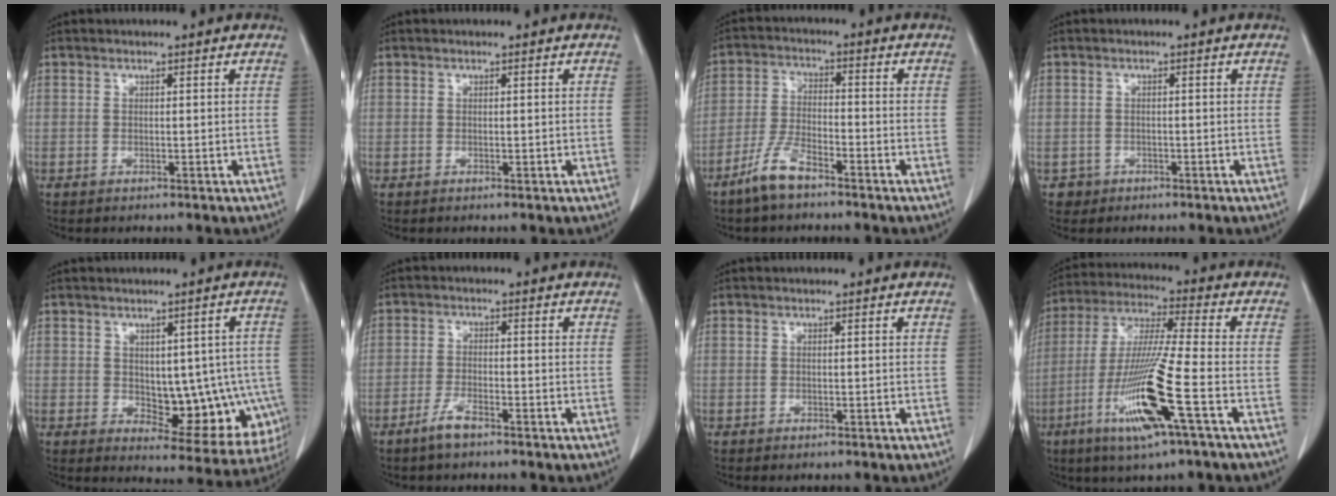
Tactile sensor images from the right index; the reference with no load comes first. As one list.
[{"total": 0.0}, {"total": 6.3, "force": [-4.7, 1.5, 3.9], "torque": [-0.091, -0.007, -0.095]}, {"total": 1.9, "force": [-0.9, 1.6, -0.2], "torque": [0.002, 0.008, -0.016]}, {"total": 12.2, "force": [-1.2, 6.5, 10.3], "torque": [-0.108, 0.010, 0.005]}, {"total": 3.3, "force": [-2.5, 0.5, 2.1], "torque": [-0.048, -0.002, -0.049]}, {"total": 0.0}, {"total": 15.2, "force": [-5.9, -0.4, 14.0], "torque": [-0.288, -0.023, -0.114]}]